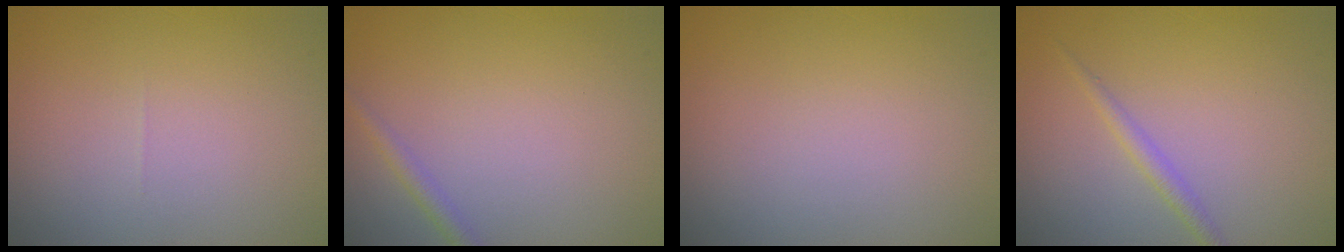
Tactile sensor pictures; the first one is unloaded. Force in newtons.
{"total": 1.2, "press": 1.2, "slide": 0.0}
{"total": 0.0}
{"total": 1.3, "press": 1.3, "slide": 0.1}